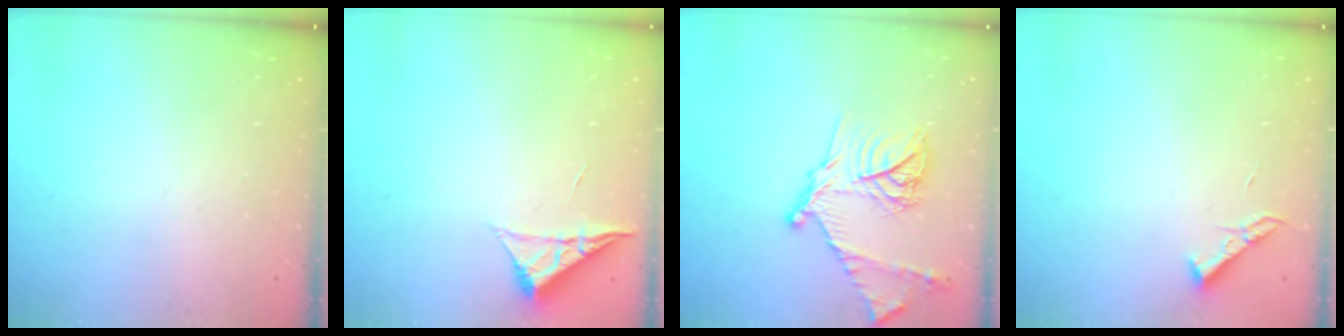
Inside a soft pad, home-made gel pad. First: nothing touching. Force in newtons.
{"total": 4.7, "press": 4.7, "slide": 0.7}
{"total": 18.3, "press": 18.2, "slide": 1.7}
{"total": 4.3, "press": 4.2, "slide": 0.7}